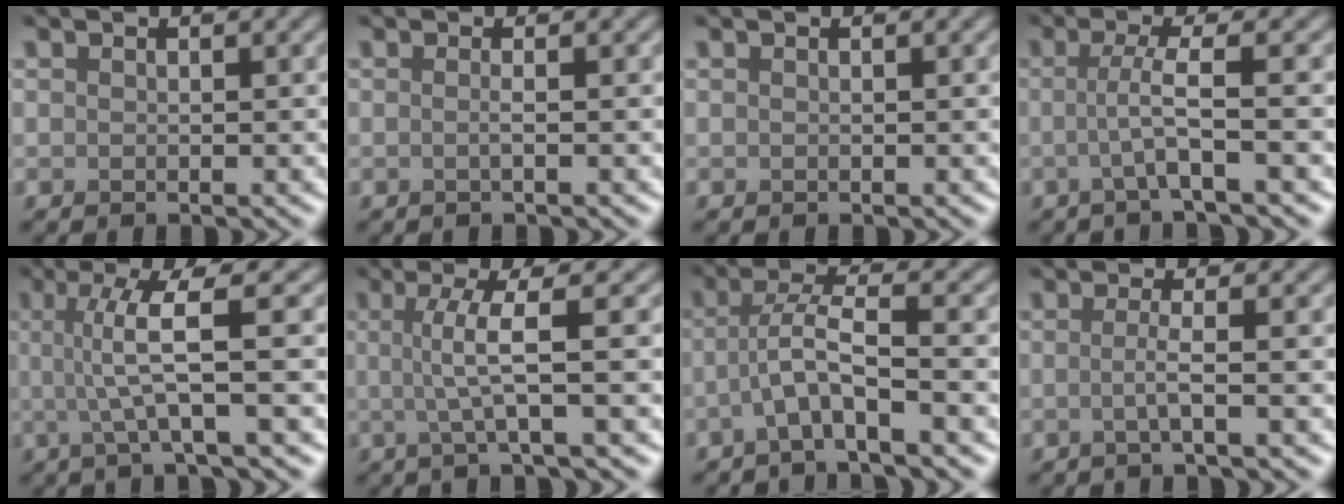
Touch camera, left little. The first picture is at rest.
{"total": 1.1, "force": [-0.1, 0.4, 1.0], "torque": [-0.014, -0.005, -0.010]}
{"total": 0.0}
{"total": 3.2, "force": [-0.4, 0.4, 3.1], "torque": [-0.057, -0.002, -0.016]}
{"total": 5.3, "force": [0.5, 0.7, 5.2], "torque": [-0.096, 0.003, 0.008]}
{"total": 4.3, "force": [0.2, 0.6, 4.2], "torque": [-0.075, 0.004, 0.000]}
{"total": 4.0, "force": [-1.5, 0.5, 3.7], "torque": [-0.070, 0.009, -0.037]}
{"total": 2.2, "force": [-0.3, 0.5, 2.1], "torque": [-0.037, -0.007, -0.015]}